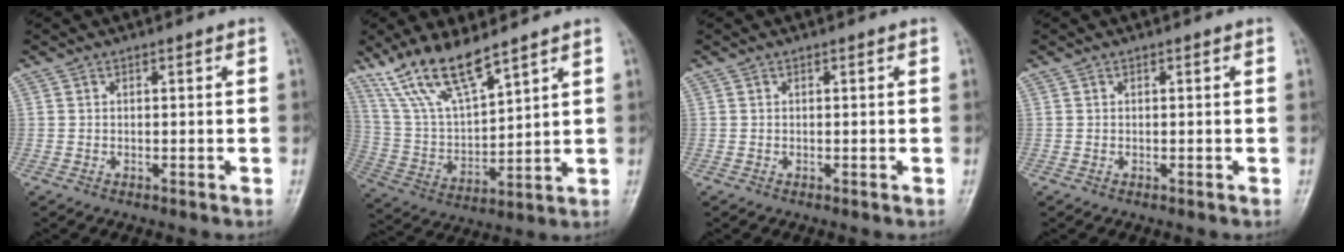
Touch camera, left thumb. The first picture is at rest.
{"total": 13.8, "force": [10.1, 3.7, 8.5], "torque": [-0.154, -0.045, 0.214]}
{"total": 0.0}
{"total": 0.0}